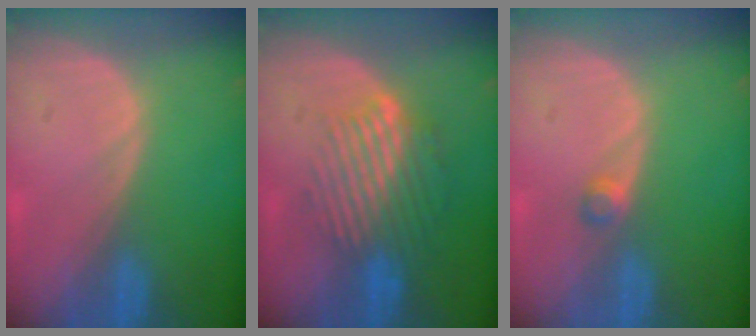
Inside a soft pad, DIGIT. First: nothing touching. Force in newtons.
{"total": 9.5, "press": 7.9, "slide": 5.2}
{"total": 1.6, "press": 1.4, "slide": 0.8}